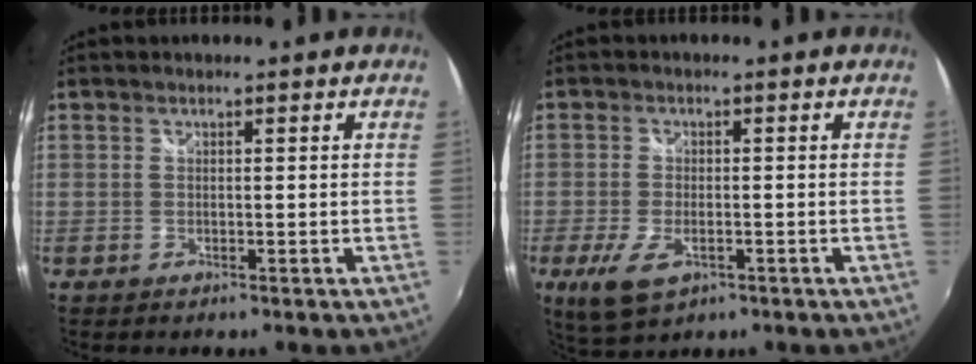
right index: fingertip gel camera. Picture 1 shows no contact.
{"total": 7.4, "force": [-3.2, 3.7, 5.5], "torque": [-0.127, -0.017, -0.054]}